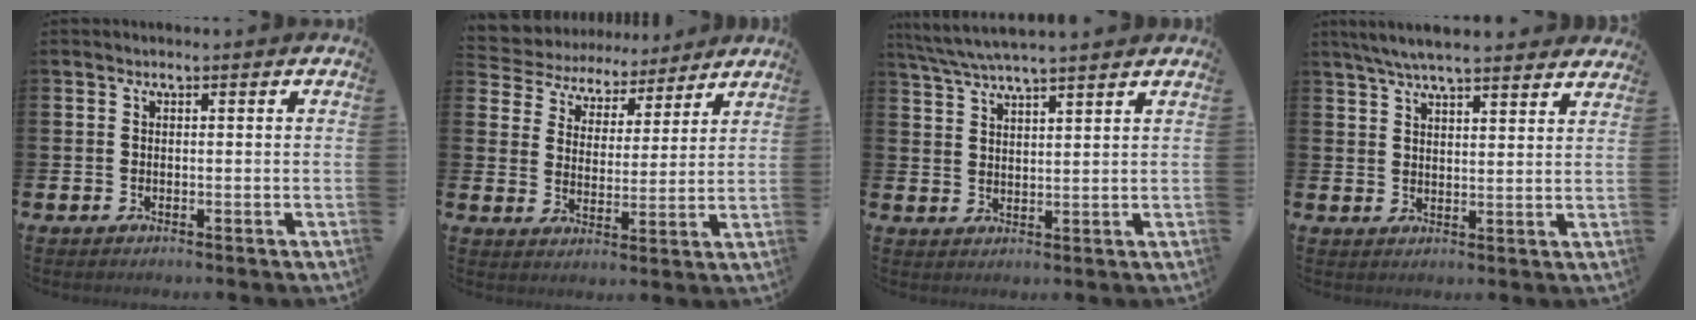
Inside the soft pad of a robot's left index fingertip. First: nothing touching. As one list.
[{"total": 5.5, "force": [4.8, 2.7, -0.4], "torque": [-0.023, -0.039, 0.081]}, {"total": 5.1, "force": [4.9, -0.1, 1.6], "torque": [-0.049, -0.018, 0.089]}, {"total": 6.2, "force": [5.9, 0.7, 2.0], "torque": [-0.051, -0.021, 0.106]}]